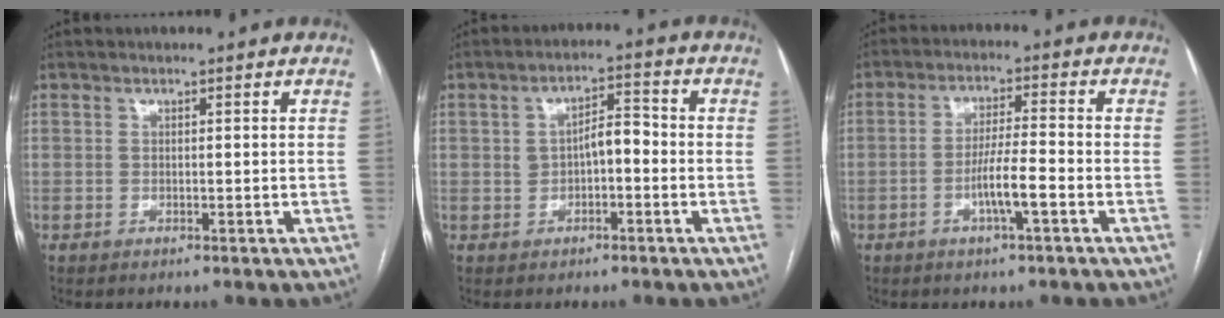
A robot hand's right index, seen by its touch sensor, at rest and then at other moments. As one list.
[{"total": 4.6, "force": [-0.4, 2.3, 4.0], "torque": [-0.068, 0.025, -0.004]}, {"total": 5.7, "force": [-2.3, 0.1, 5.2], "torque": [-0.098, 0.001, -0.040]}]